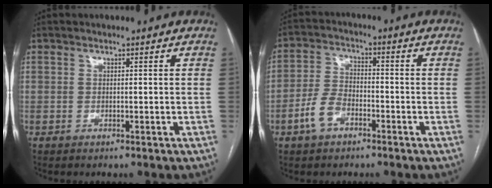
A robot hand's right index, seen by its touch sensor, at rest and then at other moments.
{"total": 6.1, "force": [-3.1, 3.4, 4.0], "torque": [-0.094, 0.009, -0.061]}